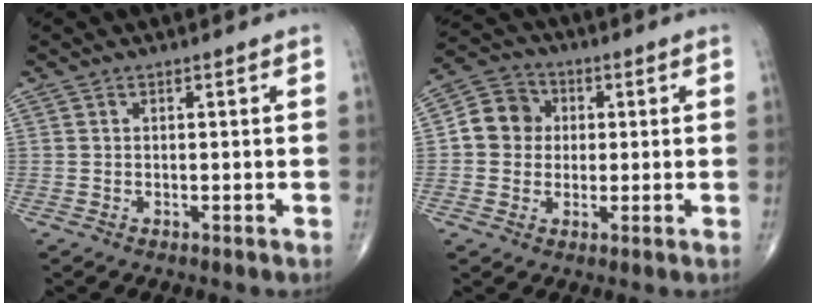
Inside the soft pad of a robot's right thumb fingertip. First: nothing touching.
{"total": 8.0, "force": [0.6, 7.3, 3.2], "torque": [-0.032, 0.014, -0.004]}